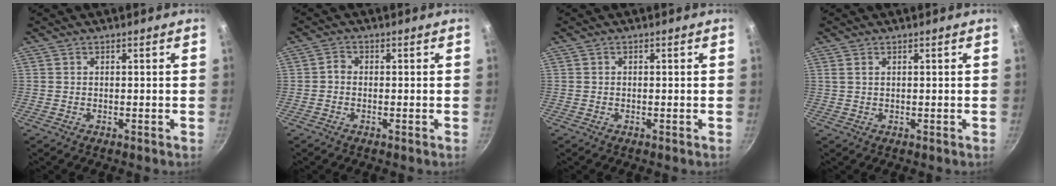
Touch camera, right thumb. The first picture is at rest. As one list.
[{"total": 1.5, "force": [-0.5, 1.1, 0.8], "torque": [-0.014, 0.010, -0.014]}, {"total": 0.0}, {"total": 0.7, "force": [0.4, 0.3, 0.5], "torque": [-0.011, 0.001, 0.009]}]